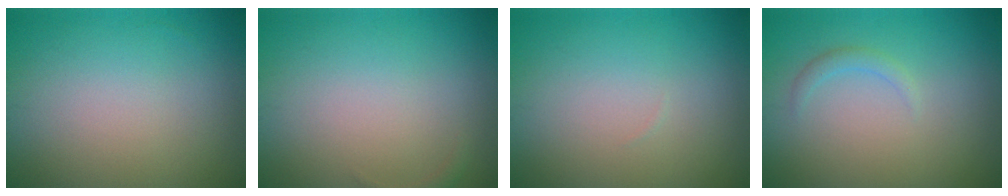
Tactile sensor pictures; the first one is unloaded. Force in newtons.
{"total": 0.6, "press": 0.6, "slide": 0.1}
{"total": 0.0}
{"total": 1.1, "press": 1.1, "slide": 0.1}